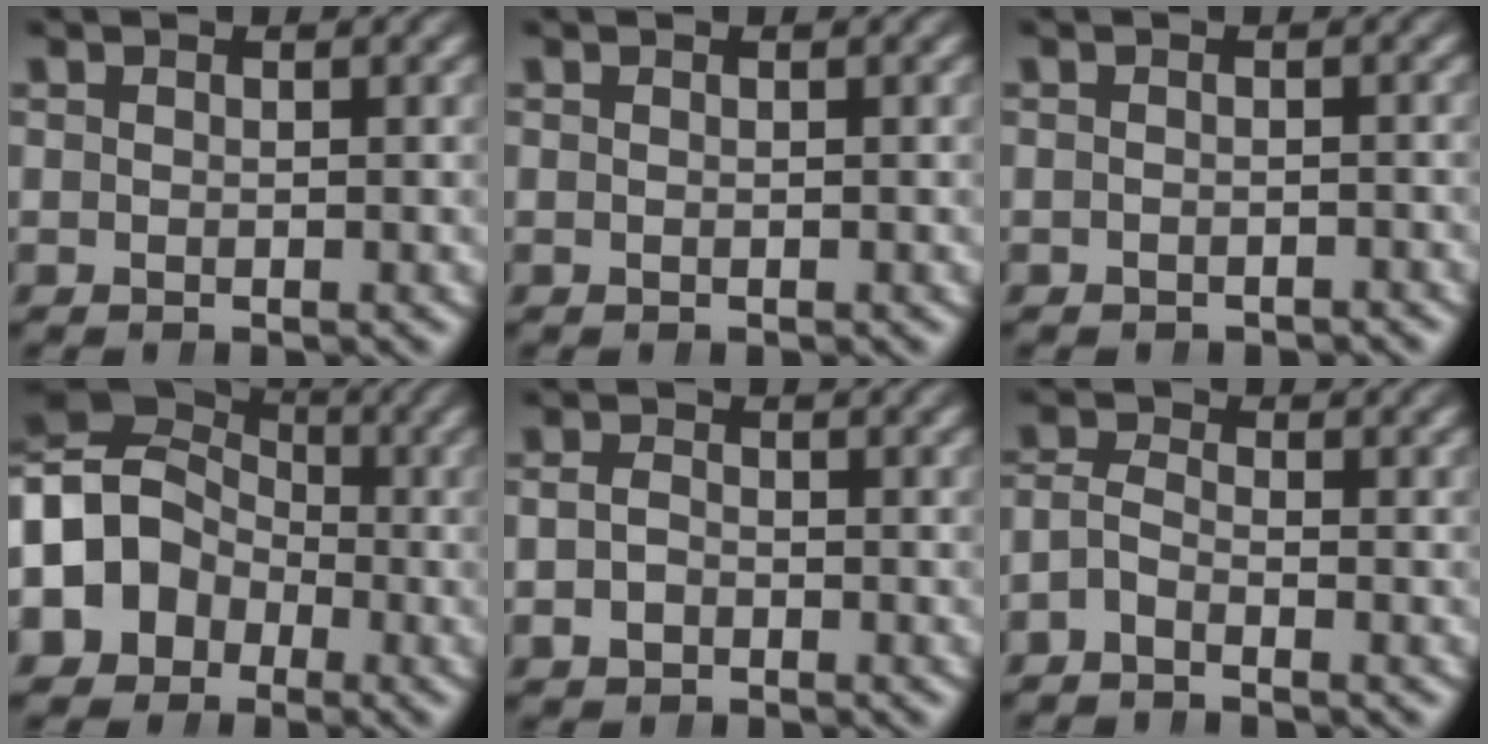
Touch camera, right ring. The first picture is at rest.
{"total": 0.0}
{"total": 1.3, "force": [-1.3, 0.1, 0.1], "torque": [-0.005, -0.006, -0.018]}
{"total": 11.7, "force": [-0.6, 10.1, 5.8], "torque": [-0.157, -0.029, -0.013]}
{"total": 2.3, "force": [-0.9, 1.9, 1.0], "torque": [-0.032, -0.014, -0.013]}
{"total": 3.2, "force": [-1.5, 2.3, 1.7], "torque": [-0.046, -0.016, -0.028]}